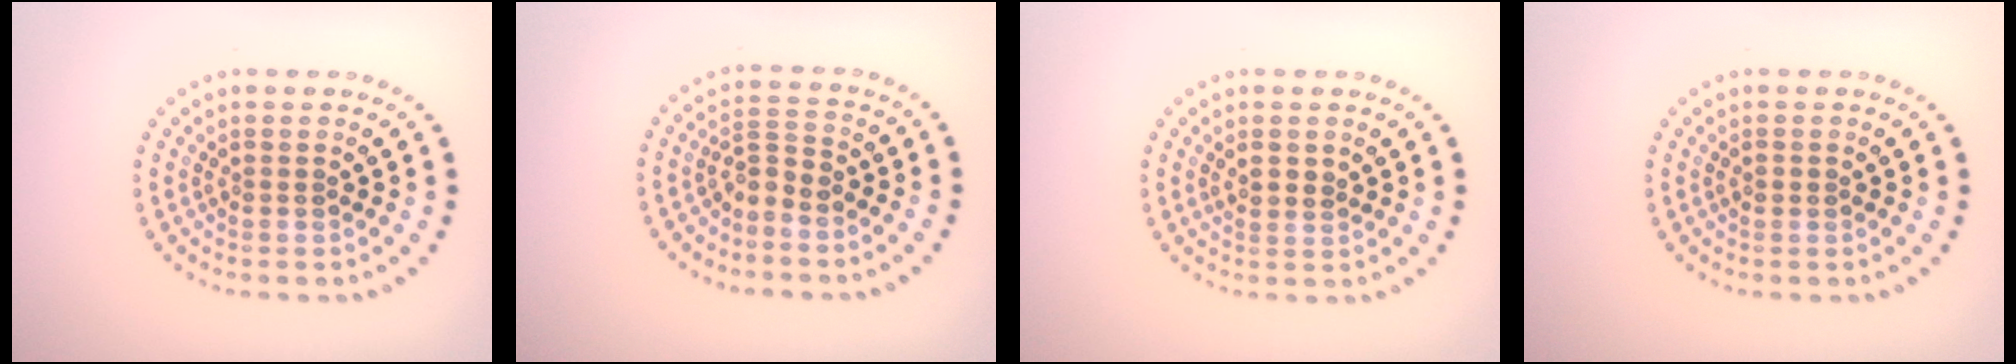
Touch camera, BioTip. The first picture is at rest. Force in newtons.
{"total": 2.2, "press": 1.6, "slide": 1.5}
{"total": 1.5, "press": 1.3, "slide": 0.6}
{"total": 0.6, "press": 0.6, "slide": 0.2}